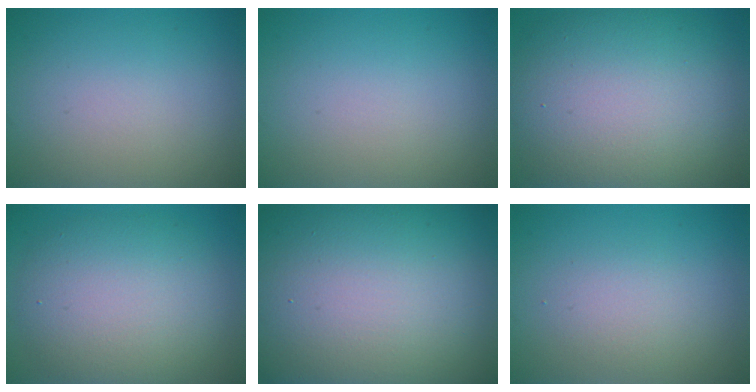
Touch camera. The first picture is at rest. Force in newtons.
{"total": 0.0}
{"total": 13.8, "press": 13.8, "slide": 0.7}
{"total": 7.8, "press": 7.8, "slide": 0.1}
{"total": 26.3, "press": 26.2, "slide": 1.4}
{"total": 1.9, "press": 1.9, "slide": 0.0}